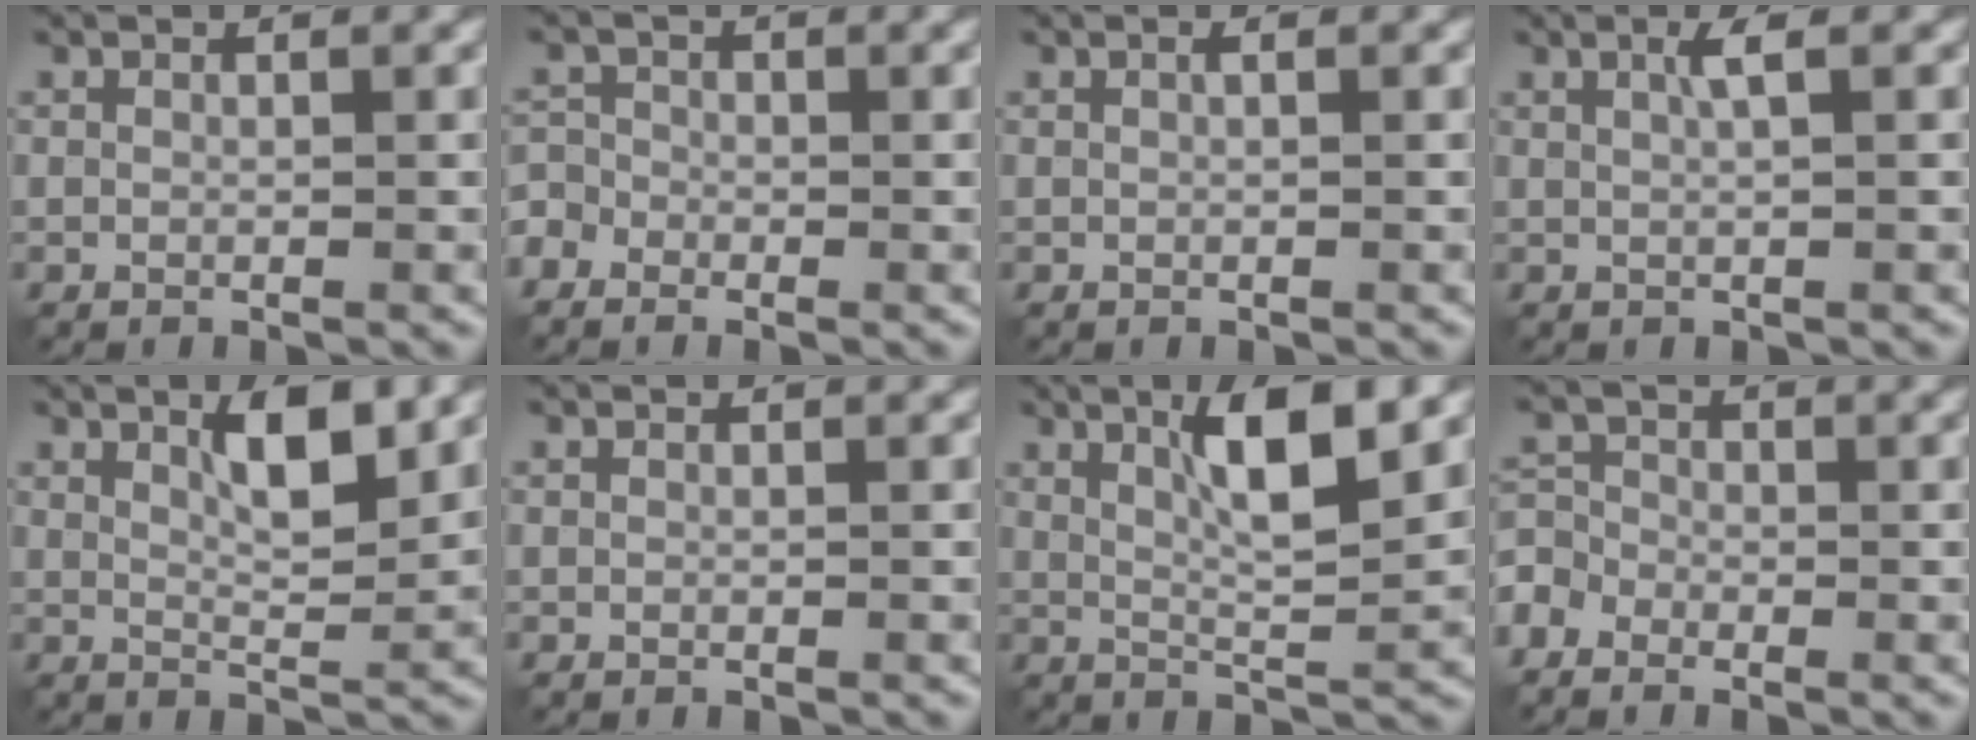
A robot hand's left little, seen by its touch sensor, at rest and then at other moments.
{"total": 2.2, "force": [-1.4, 1.8, 0.2], "torque": [-0.003, 0.003, -0.022]}
{"total": 0.6, "force": [-0.1, 0.2, 0.6], "torque": [-0.009, 0.000, 0.001]}
{"total": 1.6, "force": [0.2, 0.3, 1.5], "torque": [-0.028, 0.001, 0.005]}
{"total": 4.4, "force": [1.6, 1.4, 3.8], "torque": [-0.065, -0.006, 0.026]}
{"total": 0.0}
{"total": 5.9, "force": [2.1, 1.3, 5.3], "torque": [-0.088, -0.001, 0.036]}
{"total": 2.8, "force": [-1.7, 2.2, 0.7], "torque": [-0.009, 0.004, -0.032]}